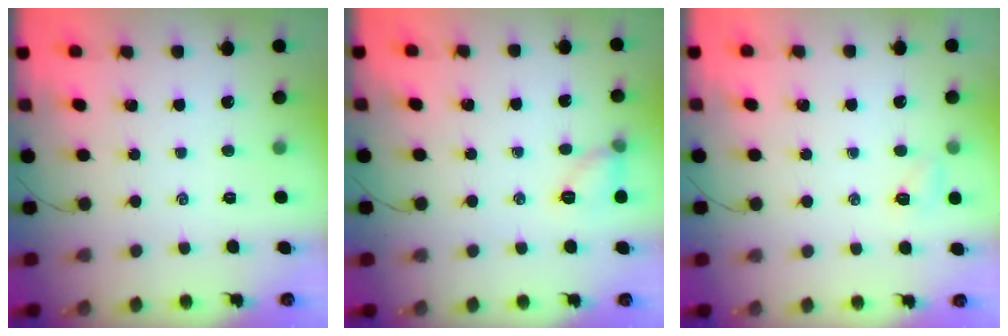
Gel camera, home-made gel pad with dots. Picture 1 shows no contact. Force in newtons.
{"total": 7.2, "press": 7.2, "slide": 0.6}
{"total": 4.7, "press": 4.5, "slide": 1.4}